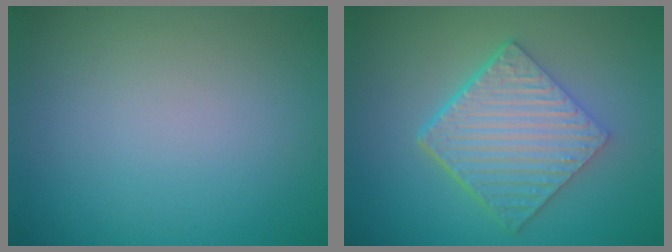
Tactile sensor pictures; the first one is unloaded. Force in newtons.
{"total": 6.6, "press": 4.6, "slide": 4.7}